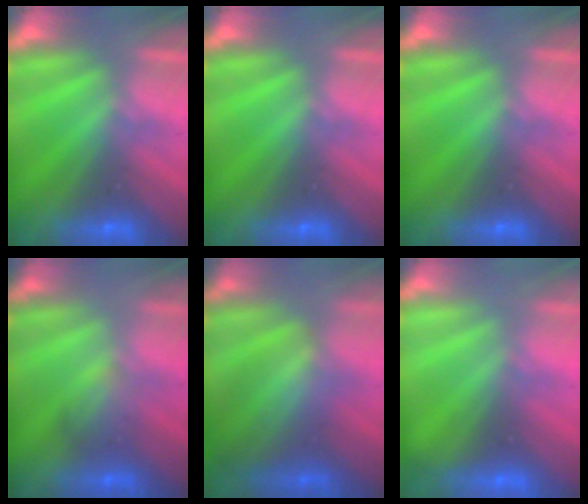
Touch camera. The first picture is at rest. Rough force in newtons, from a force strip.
{"total": 0.0}
{"total": 0.0}
{"total": 2.0}
{"total": 3.7}
{"total": 2.1}